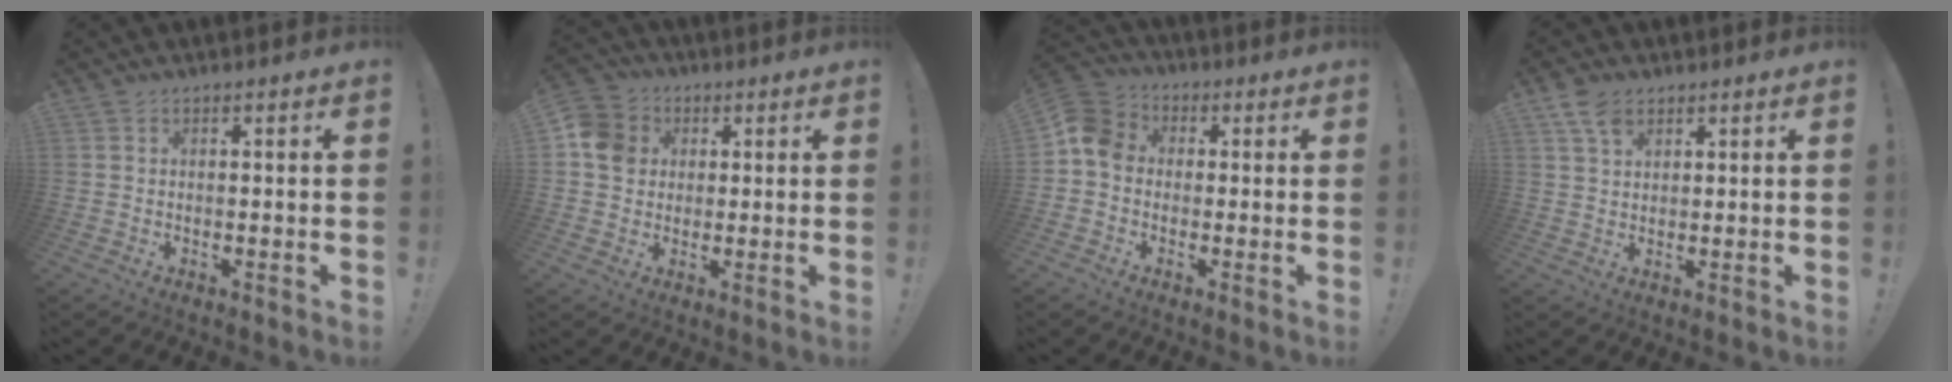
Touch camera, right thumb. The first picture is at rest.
{"total": 8.8, "force": [1.5, 7.9, 3.4], "torque": [-0.046, 0.007, 0.033]}
{"total": 7.9, "force": [-0.5, 6.5, 4.5], "torque": [-0.084, 0.023, -0.003]}
{"total": 5.5, "force": [3.4, 3.3, 2.9], "torque": [-0.055, -0.010, 0.066]}